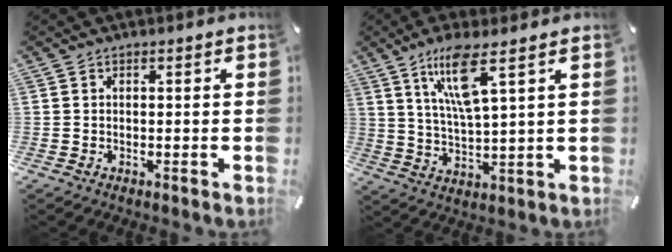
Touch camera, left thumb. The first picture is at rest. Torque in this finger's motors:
{"motor_torque": [1.72, 1.64, 1.27, -1.27, 0.49]}